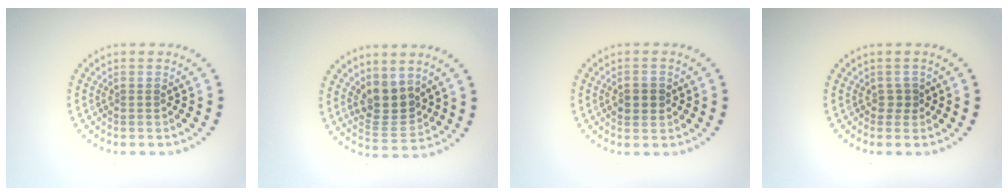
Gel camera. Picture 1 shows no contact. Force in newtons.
{"total": 3.6, "press": 3.3, "slide": 1.6}
{"total": 2.1, "press": 2.1, "slide": 0.5}
{"total": 0.8, "press": 0.7, "slide": 0.4}